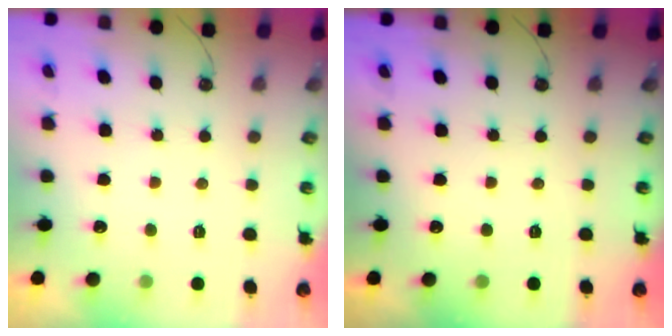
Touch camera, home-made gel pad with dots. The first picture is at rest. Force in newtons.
{"total": 0.0}